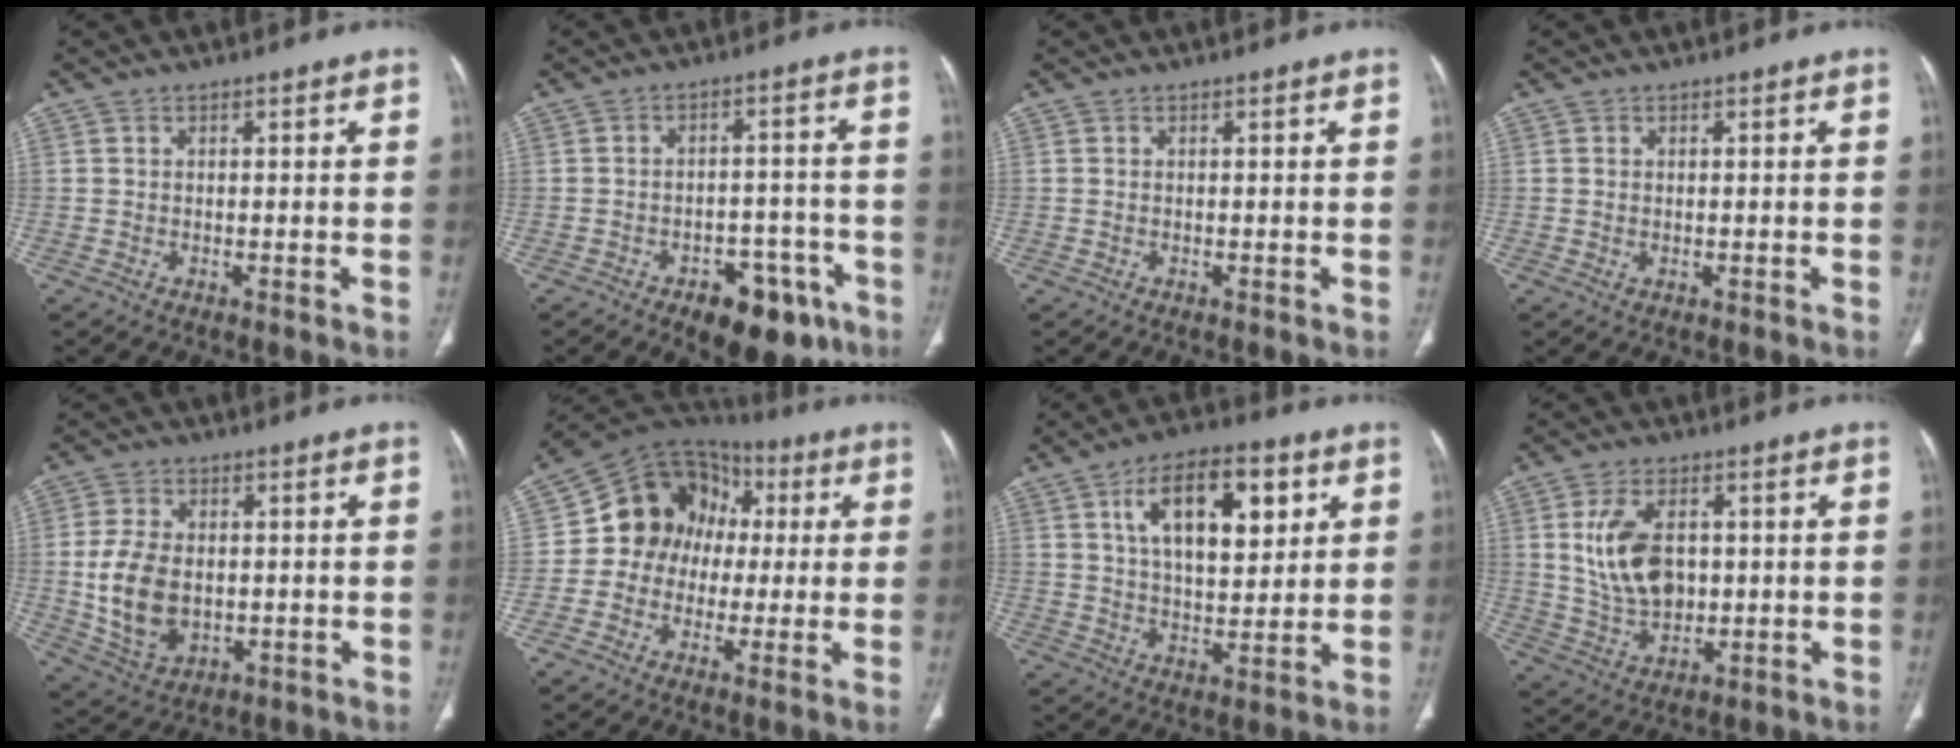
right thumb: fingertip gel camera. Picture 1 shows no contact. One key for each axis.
{"total": 11.9, "fx": -6.8, "fy": 6.5, "fz": 7.2, "tx": -0.060, "ty": 0.043, "tz": -0.087}
{"total": 0.0}
{"total": 0.5, "fx": 0.0, "fy": 0.4, "fz": 0.4, "tx": -0.013, "ty": 0.000, "tz": 0.004}
{"total": 11.7, "fx": -0.6, "fy": 7.8, "fz": 8.6, "tx": -0.157, "ty": -0.003, "tz": 0.003}
{"total": 14.9, "fx": 0.5, "fy": 12.8, "fz": 7.6, "tx": -0.084, "ty": 0.039, "tz": -0.002}
{"total": 16.3, "fx": 6.1, "fy": 8.1, "fz": 12.8, "tx": -0.171, "ty": -0.014, "tz": 0.100}
{"total": 11.5, "fx": 1.8, "fy": 7.3, "fz": 8.6, "tx": -0.149, "ty": -0.008, "tz": 0.047}